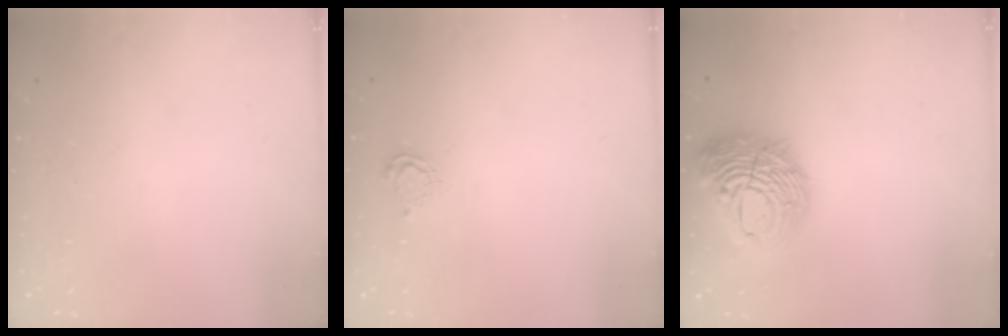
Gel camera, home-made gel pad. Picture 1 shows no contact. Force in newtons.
{"total": 4.4, "press": 4.4, "slide": 0.4}
{"total": 18.0, "press": 17.9, "slide": 2.0}